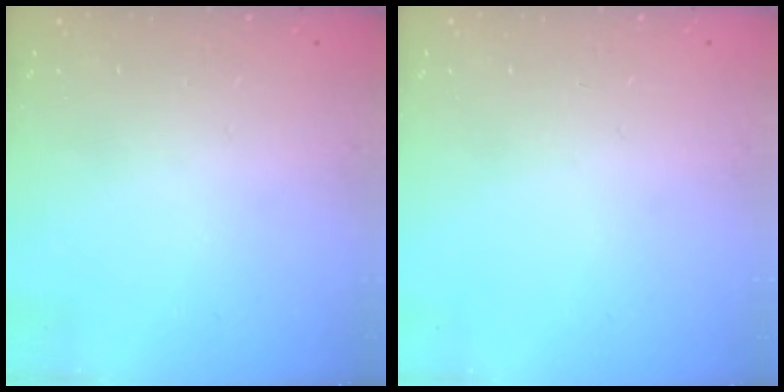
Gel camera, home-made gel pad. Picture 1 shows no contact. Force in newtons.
{"total": 0.0}